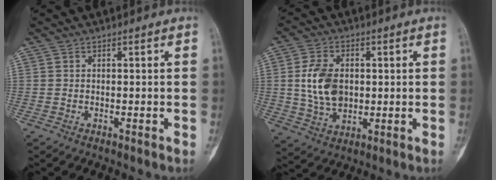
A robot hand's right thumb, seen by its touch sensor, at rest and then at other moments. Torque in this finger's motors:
{"motor_torque": [-0.57, 0.91, 0.42, -0.27, 0.02]}